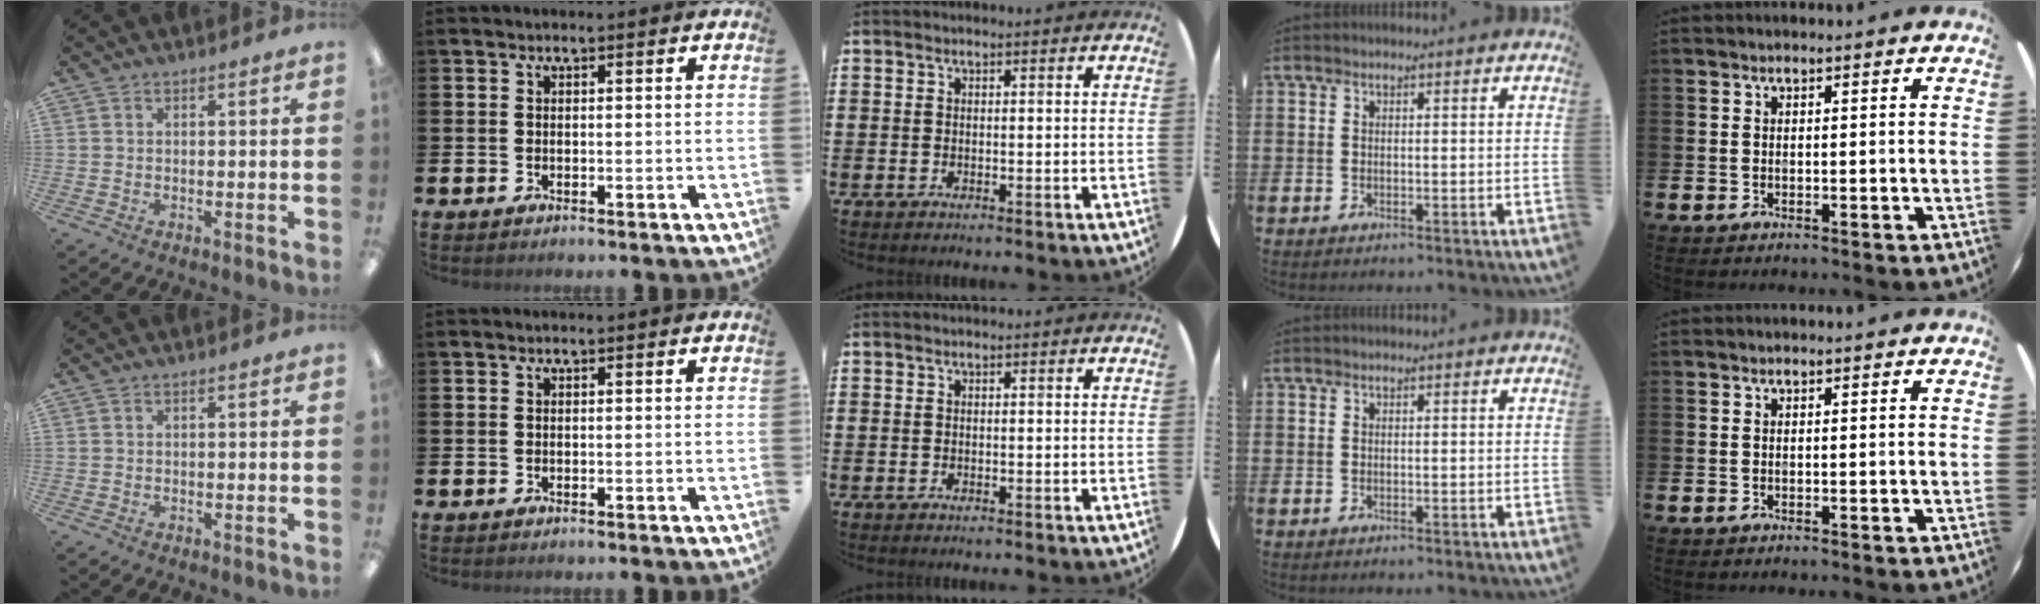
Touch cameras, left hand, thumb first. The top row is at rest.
{}